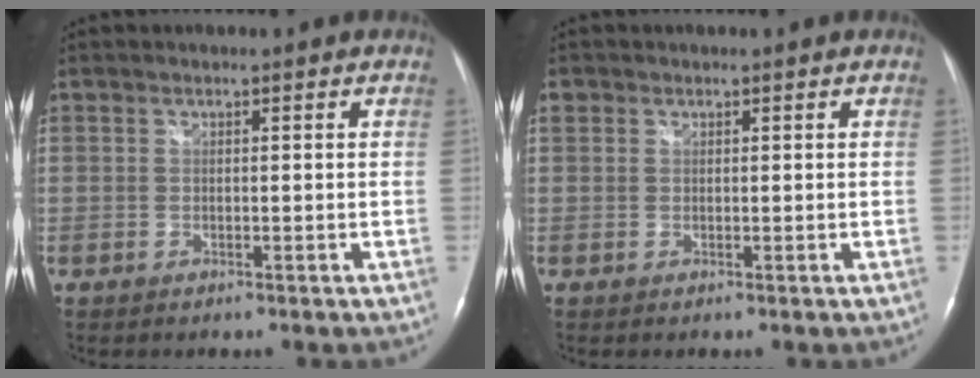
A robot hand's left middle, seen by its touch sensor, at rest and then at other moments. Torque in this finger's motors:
{"motor_torque": [0.11, -0.06, 0.16, 0.02]}